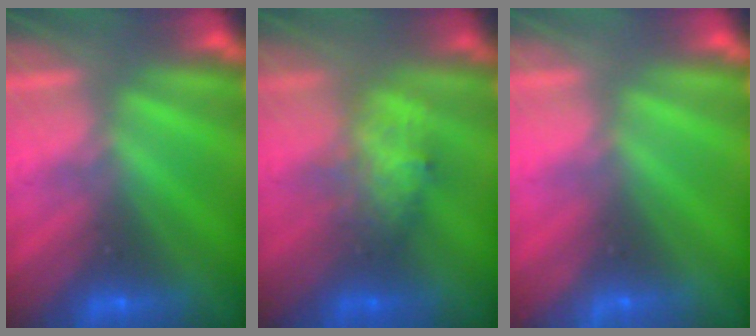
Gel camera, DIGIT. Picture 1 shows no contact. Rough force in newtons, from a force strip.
{"total": 2.8}
{"total": 3.4}